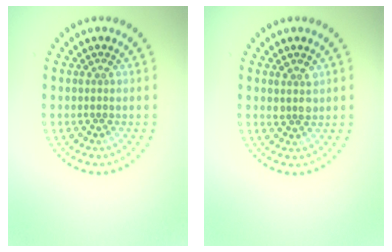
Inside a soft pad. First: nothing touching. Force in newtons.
{"total": 1.6, "press": 1.5, "slide": 0.6}